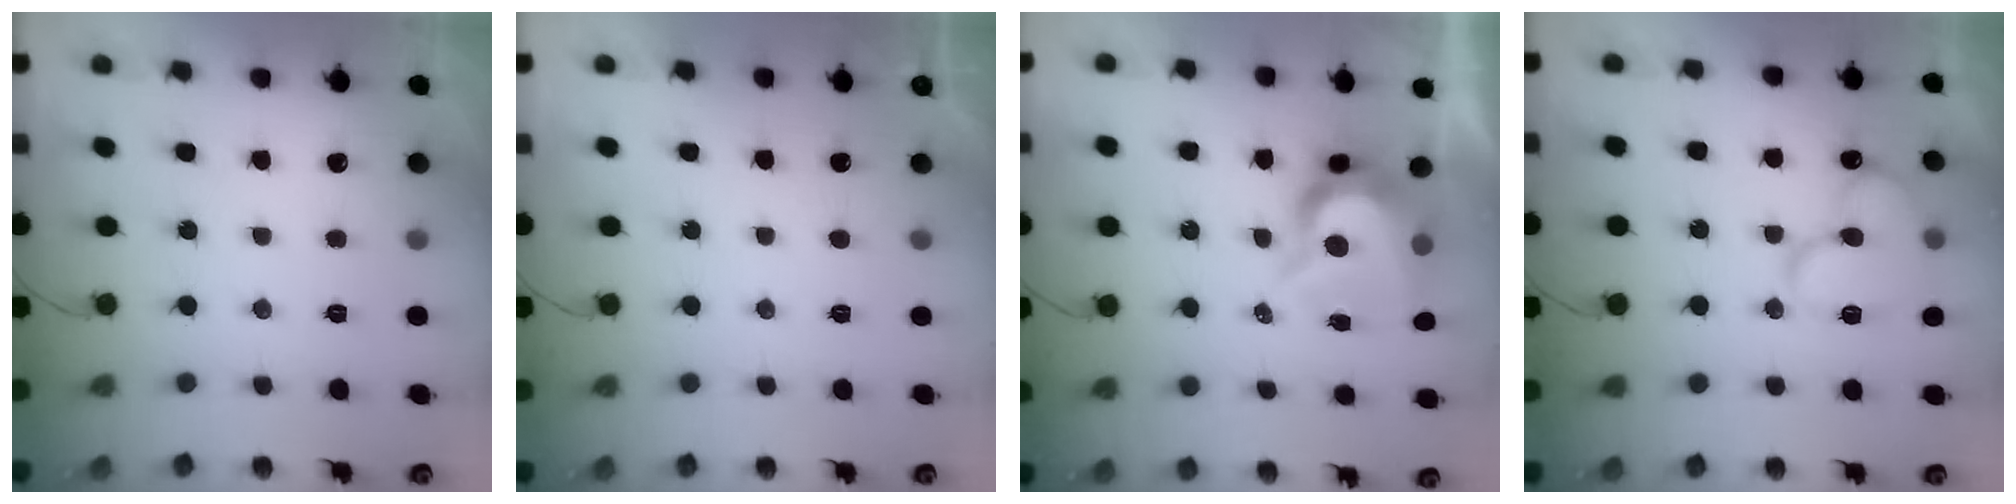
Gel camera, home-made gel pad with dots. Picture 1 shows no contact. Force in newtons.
{"total": 1.2, "press": 1.1, "slide": 0.3}
{"total": 9.2, "press": 9.2, "slide": 0.8}
{"total": 13.8, "press": 13.7, "slide": 1.8}